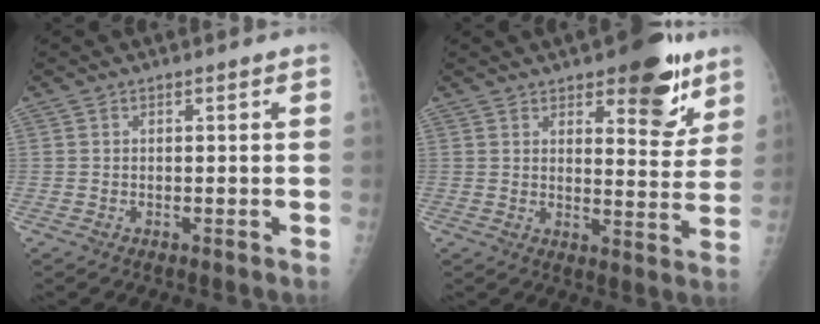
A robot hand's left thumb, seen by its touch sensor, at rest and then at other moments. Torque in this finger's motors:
{"motor_torque": [3.19, 1.82, 0.72, -0.67, 0.01]}